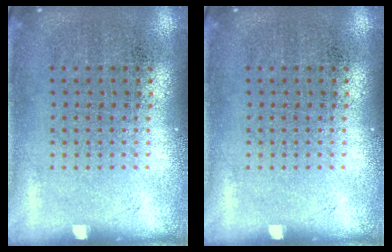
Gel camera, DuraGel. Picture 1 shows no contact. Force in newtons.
{"total": 0.0}